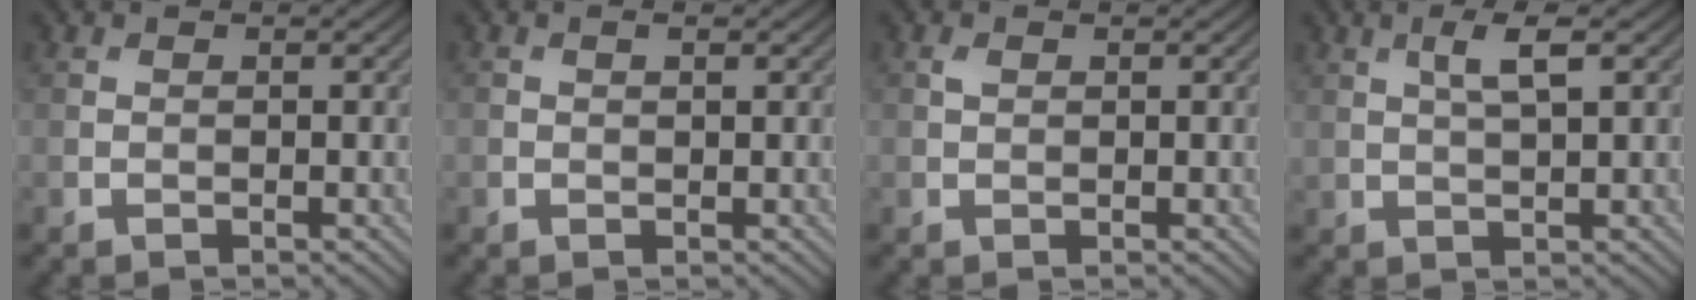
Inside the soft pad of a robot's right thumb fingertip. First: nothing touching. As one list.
[{"total": 0.8, "force": [0.3, 0.3, 0.7], "torque": [-0.011, -0.001, 0.005]}, {"total": 0.8, "force": [0.3, 0.6, 0.5], "torque": [-0.012, 0.000, 0.007]}, {"total": 3.5, "force": [1.4, 0.8, 3.1], "torque": [-0.063, 0.005, 0.027]}]